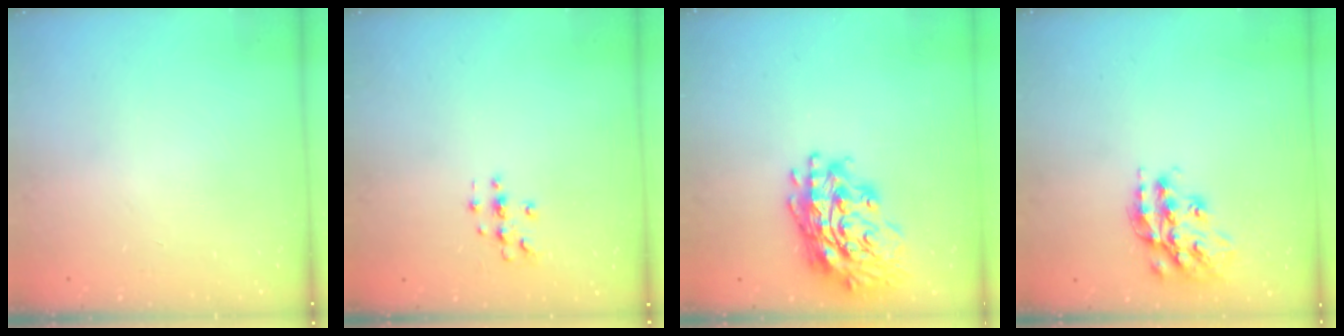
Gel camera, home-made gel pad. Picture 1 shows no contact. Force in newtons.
{"total": 3.0, "press": 3.0, "slide": 0.3}
{"total": 19.4, "press": 19.2, "slide": 3.0}
{"total": 16.3, "press": 16.3, "slide": 0.8}